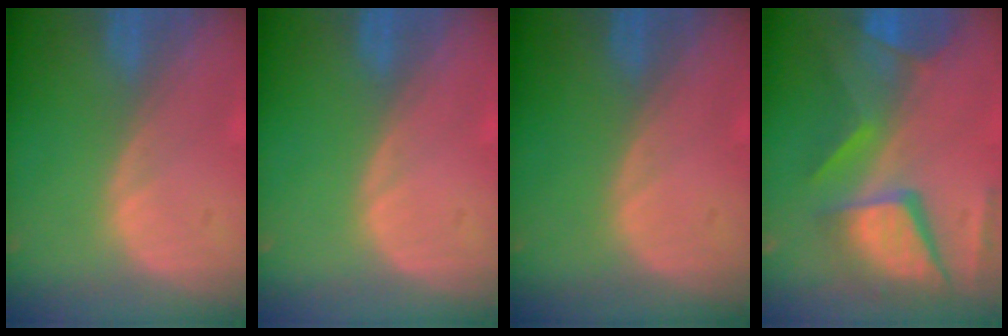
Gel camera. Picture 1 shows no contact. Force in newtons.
{"total": 0.0}
{"total": 0.0}
{"total": 12.1, "press": 9.9, "slide": 6.9}